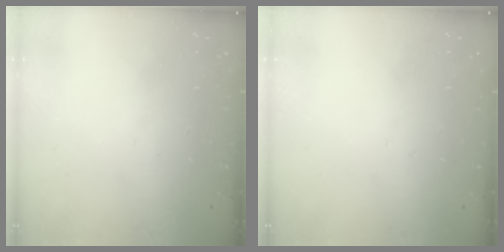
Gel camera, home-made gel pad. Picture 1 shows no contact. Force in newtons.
{"total": 0.0}